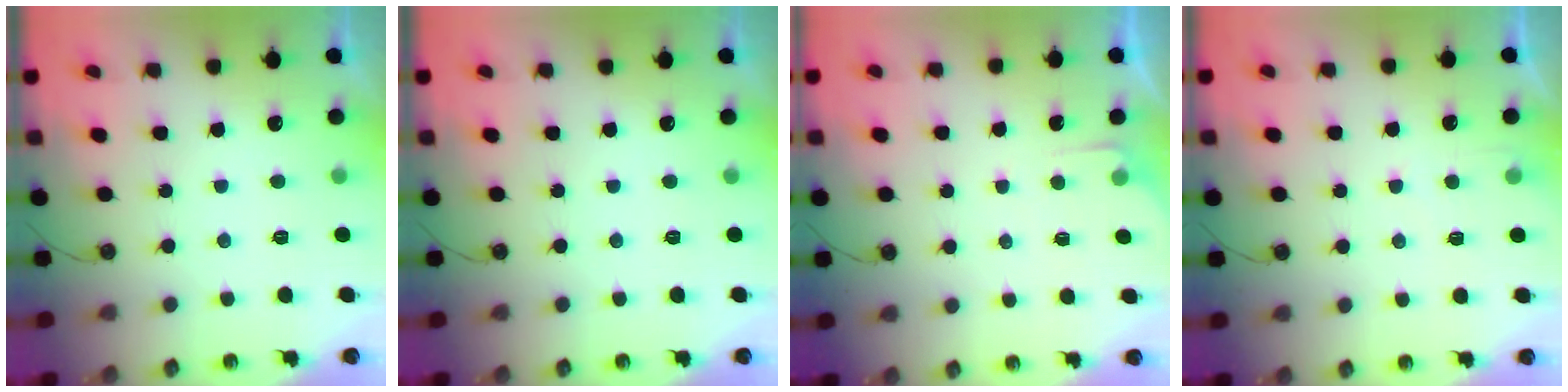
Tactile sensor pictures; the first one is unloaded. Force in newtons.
{"total": 0.0}
{"total": 3.7, "press": 3.6, "slide": 0.5}
{"total": 3.7, "press": 3.7, "slide": 0.4}